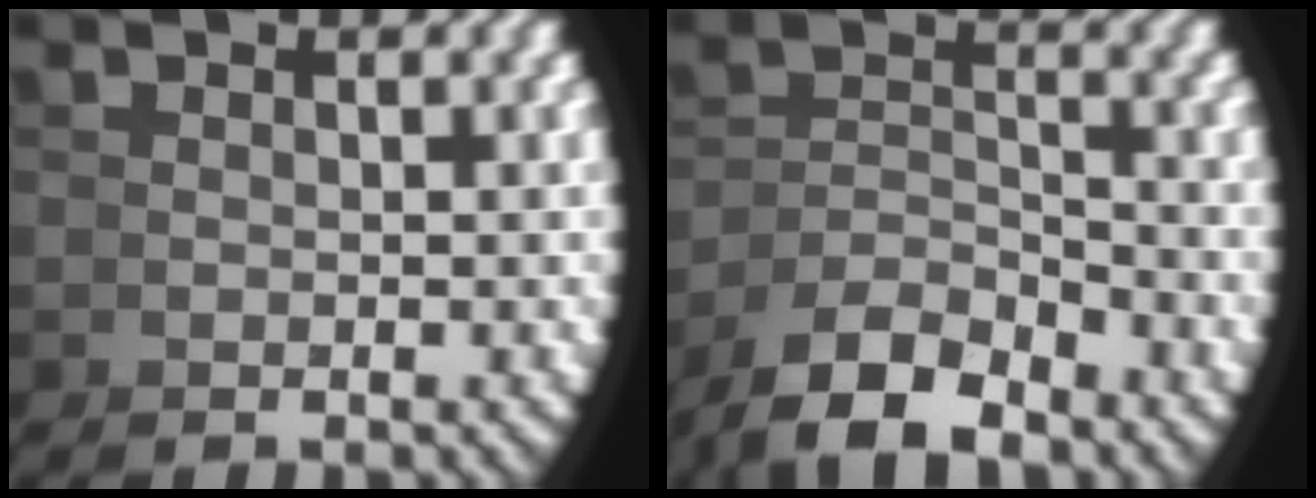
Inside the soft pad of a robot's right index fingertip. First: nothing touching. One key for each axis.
{"total": 5.9, "fx": -4.0, "fy": 3.0, "fz": 3.2, "tx": -0.076, "ty": -0.026, "tz": -0.056}